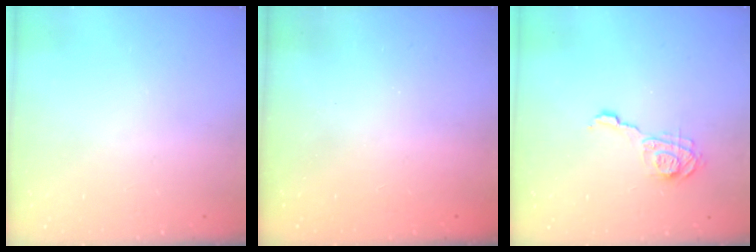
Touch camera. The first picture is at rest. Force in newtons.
{"total": 2.3, "press": 2.1, "slide": 0.8}
{"total": 9.6, "press": 9.6, "slide": 0.5}